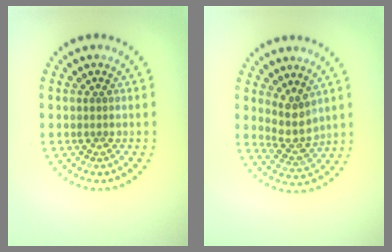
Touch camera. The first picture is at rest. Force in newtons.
{"total": 2.9, "press": 2.4, "slide": 1.7}